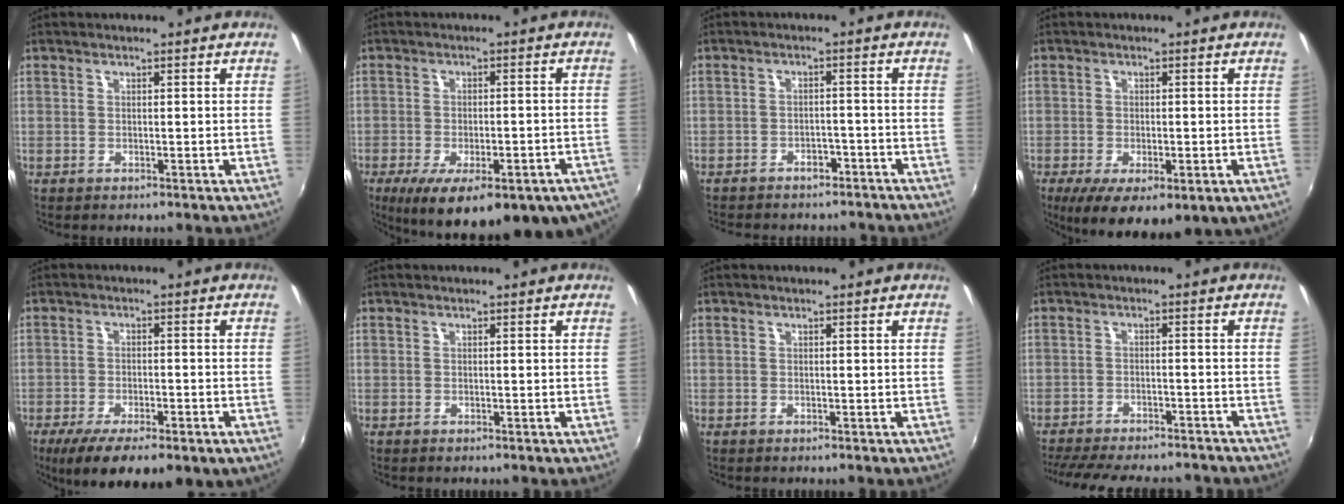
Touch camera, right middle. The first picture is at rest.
{"total": 22.0, "force": [-14.4, 7.8, 14.7], "torque": [-0.243, -0.051, -0.183]}
{"total": 9.0, "force": [-7.7, 3.7, 2.8], "torque": [-0.074, 0.000, -0.099]}
{"total": 11.3, "force": [-5.2, 4.7, 8.9], "torque": [-0.162, -0.044, -0.072]}
{"total": 13.3, "force": [-8.1, 4.5, 9.5], "torque": [-0.186, -0.046, -0.118]}
{"total": 0.0}
{"total": 0.0}
{"total": 17.2, "force": [-14.8, 4.4, 7.5], "torque": [-0.160, -0.024, -0.209]}